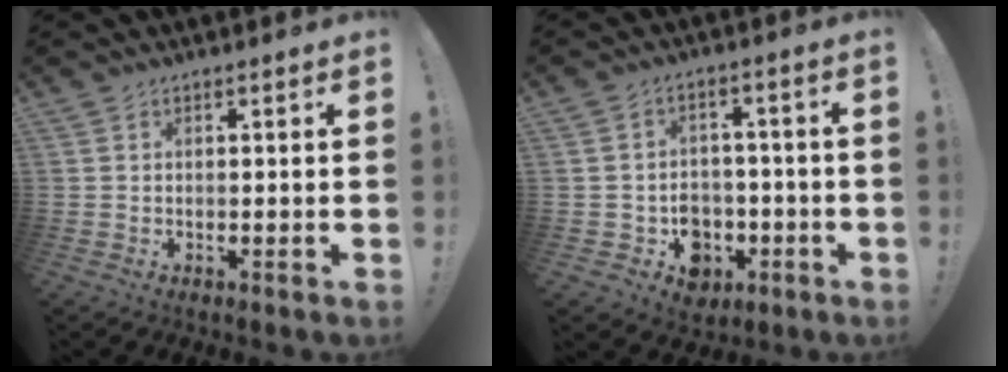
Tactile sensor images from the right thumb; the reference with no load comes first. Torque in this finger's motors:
{"motor_torque": [1.11, 0.80, 0.64, -0.71, 0.00]}